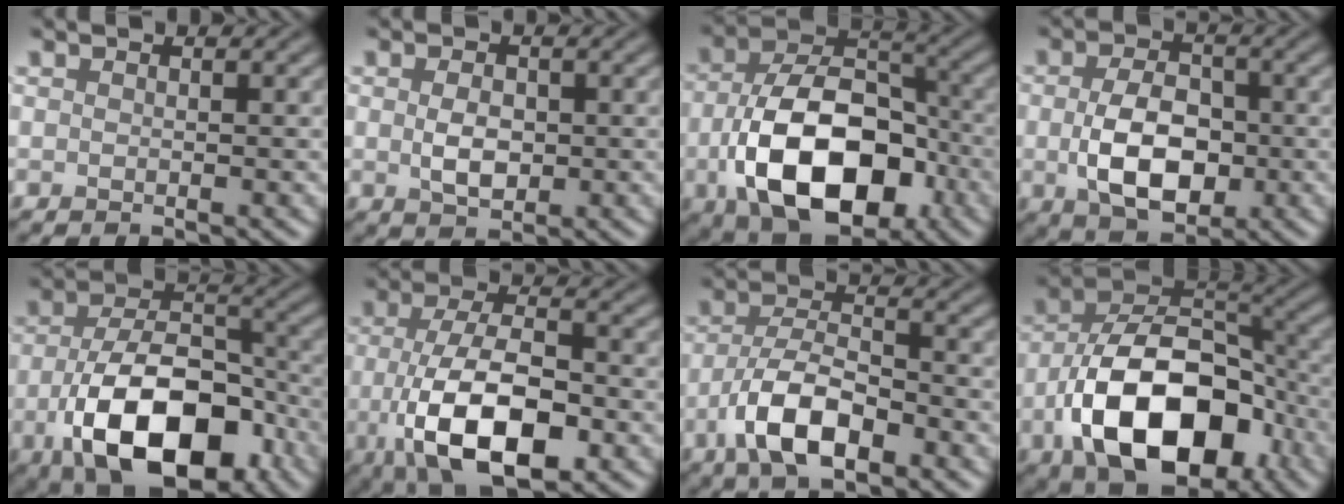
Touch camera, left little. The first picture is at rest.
{"total": 2.7, "force": [-0.1, 1.7, 2.1], "torque": [-0.044, -0.001, -0.003]}
{"total": 12.8, "force": [-4.1, 7.7, 9.4], "torque": [-0.181, -0.021, -0.070]}
{"total": 6.7, "force": [-0.9, 4.2, 5.1], "torque": [-0.104, -0.008, -0.016]}
{"total": 12.5, "force": [-4.8, 6.8, 9.3], "torque": [-0.177, -0.021, -0.075]}
{"total": 9.8, "force": [-2.6, 4.3, 8.4], "torque": [-0.162, -0.011, -0.046]}
{"total": 6.8, "force": [-3.3, 2.9, 5.2], "torque": [-0.099, -0.002, -0.070]}
{"total": 13.6, "force": [-5.5, 7.7, 9.7], "torque": [-0.170, -0.009, -0.096]}